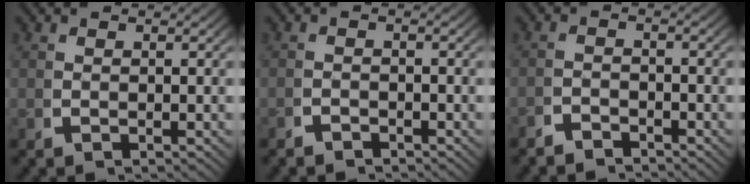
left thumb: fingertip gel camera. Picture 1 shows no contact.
{"total": 1.5, "force": [-1.5, 0.4, 0.1], "torque": [0.000, -0.008, -0.026]}
{"total": 2.5, "force": [-2.5, 0.6, 0.1], "torque": [0.001, -0.011, -0.046]}